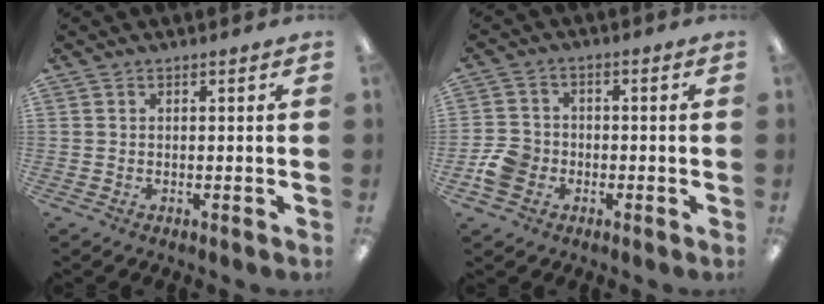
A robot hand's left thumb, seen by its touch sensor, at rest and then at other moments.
{"total": 6.5, "force": [-2.4, 5.3, 2.9], "torque": [-0.066, 0.013, -0.042]}